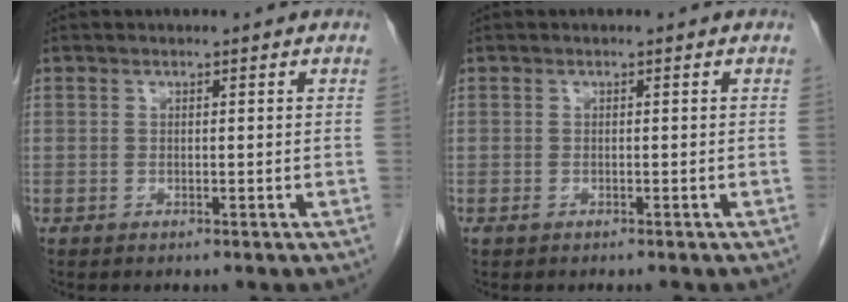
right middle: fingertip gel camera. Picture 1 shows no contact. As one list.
[{"total": 0.6, "force": [-0.4, 0.2, 0.4], "torque": [-0.010, -0.001, -0.005]}]